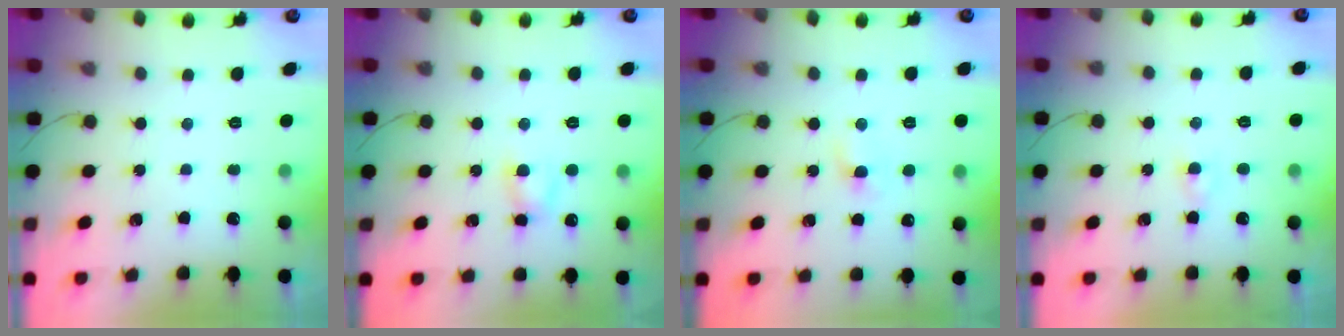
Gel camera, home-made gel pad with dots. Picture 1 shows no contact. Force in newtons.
{"total": 3.9, "press": 3.7, "slide": 1.1}
{"total": 1.6, "press": 1.4, "slide": 0.8}
{"total": 1.5, "press": 1.4, "slide": 0.6}